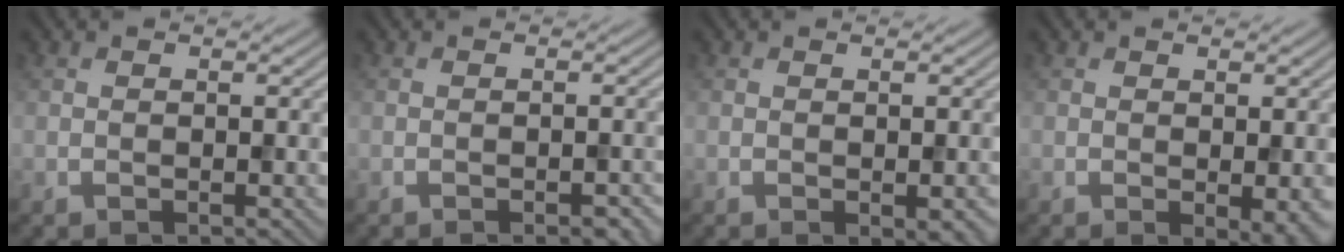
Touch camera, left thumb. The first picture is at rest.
{"total": 2.7, "force": [-1.6, 0.7, 2.0], "torque": [-0.022, -0.001, -0.014]}
{"total": 2.7, "force": [-1.1, 0.9, 2.3], "torque": [-0.030, -0.010, -0.008]}
{"total": 3.1, "force": [-0.5, 0.7, 2.9], "torque": [-0.039, -0.007, -0.006]}